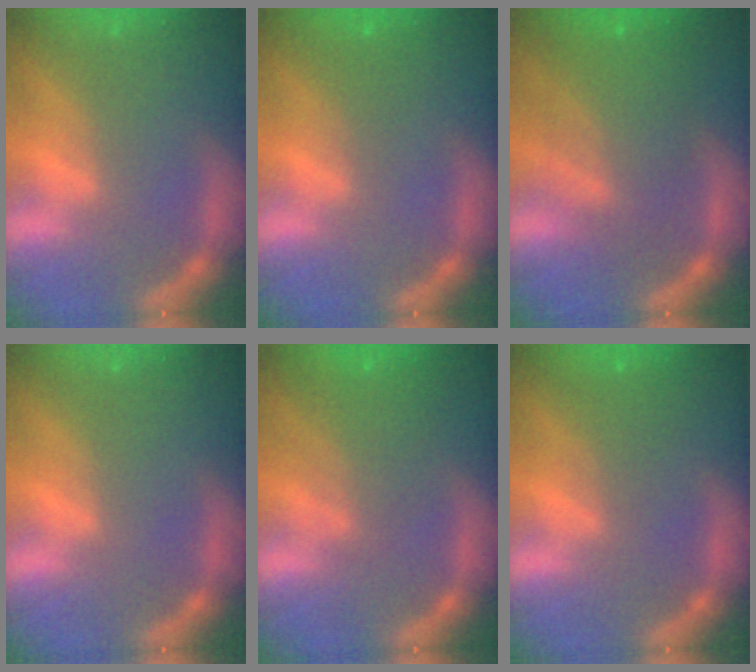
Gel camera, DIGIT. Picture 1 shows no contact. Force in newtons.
{"total": 1.5}
{"total": 7.5}
{"total": 0.0}
{"total": 4.1}
{"total": 1.9}